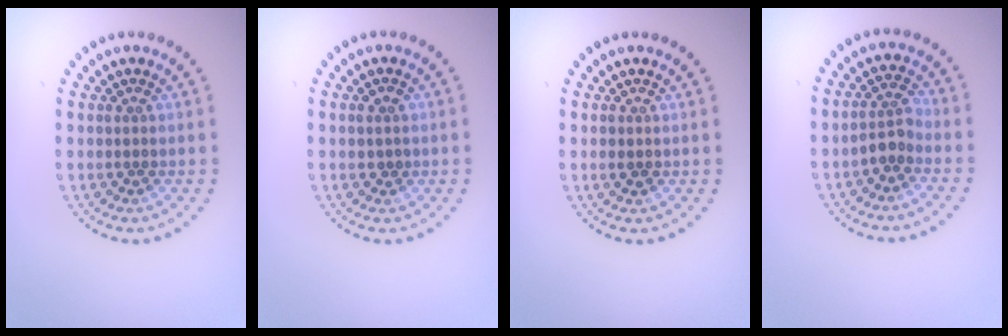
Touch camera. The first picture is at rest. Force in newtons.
{"total": 1.2, "press": 1.2, "slide": 0.1}
{"total": 0.9, "press": 0.8, "slide": 0.1}
{"total": 2.0, "press": 1.7, "slide": 1.0}